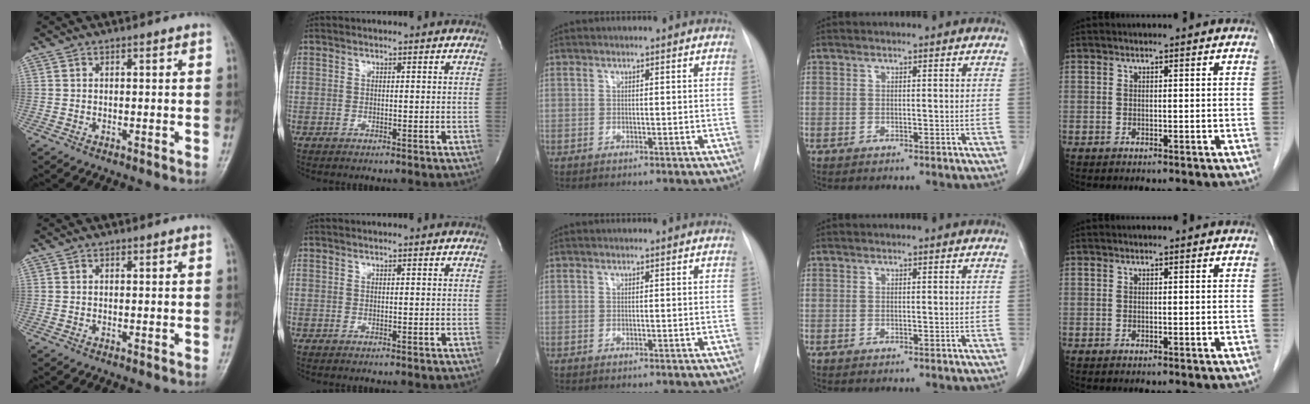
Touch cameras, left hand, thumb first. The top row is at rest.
{}